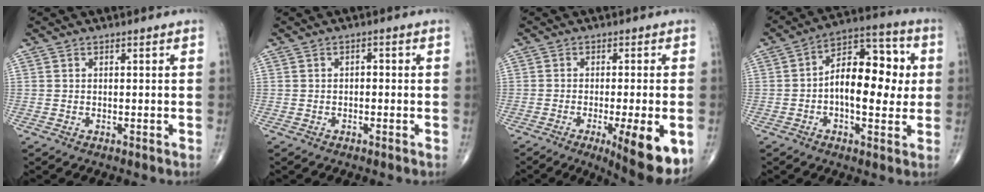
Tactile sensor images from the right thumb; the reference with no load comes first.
{"total": 1.1, "force": [-0.1, 0.7, 0.8], "torque": [-0.005, 0.003, -0.005]}
{"total": 12.0, "force": [-4.3, 2.3, 11.0], "torque": [-0.135, -0.012, -0.054]}
{"total": 15.1, "force": [0.2, 8.1, 12.8], "torque": [-0.167, 0.029, -0.007]}